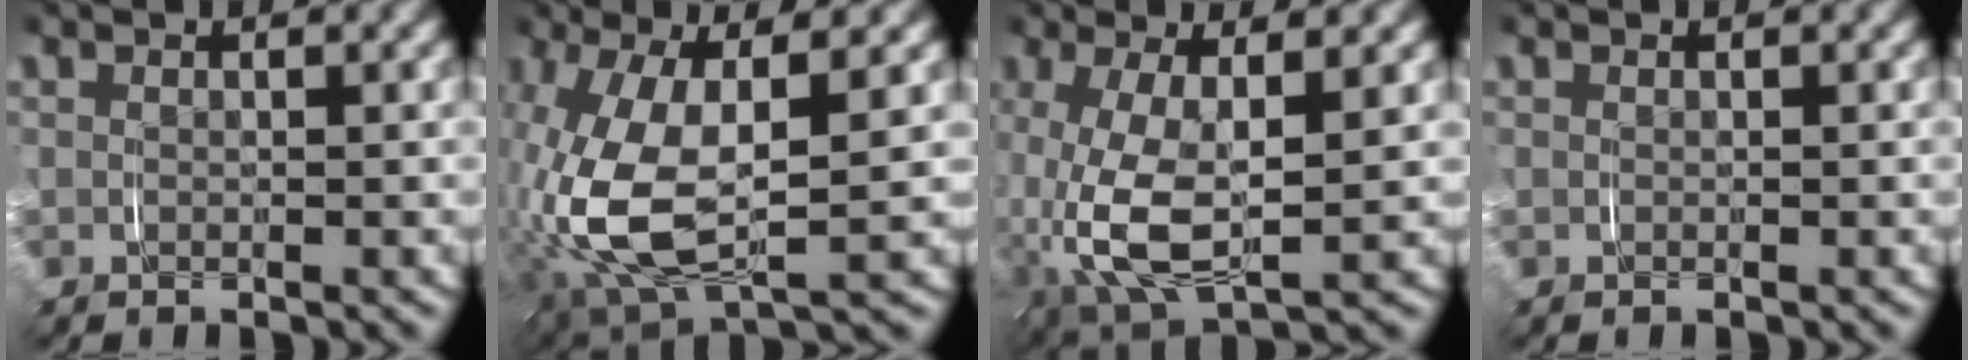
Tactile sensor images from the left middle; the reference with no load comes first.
{"total": 11.0, "force": [-1.1, 6.5, 8.9], "torque": [-0.225, -0.031, 0.005]}
{"total": 8.2, "force": [-1.2, 4.7, 6.5], "torque": [-0.168, -0.036, -0.004]}
{"total": 0.0}